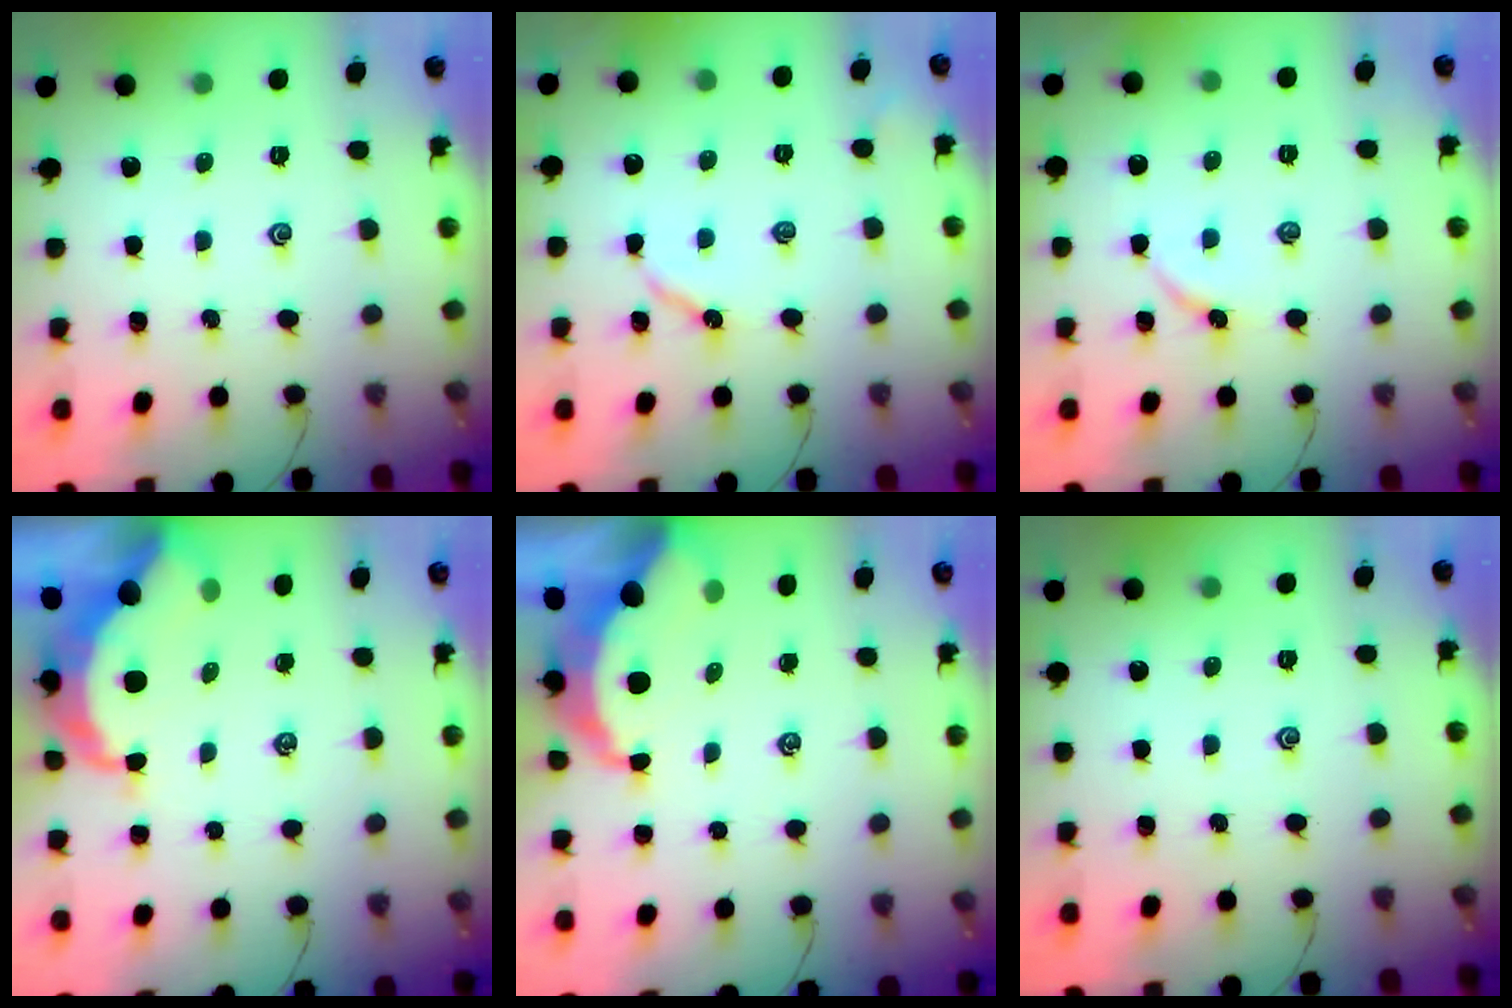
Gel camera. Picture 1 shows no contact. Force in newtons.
{"total": 5.1, "press": 5.1, "slide": 0.7}
{"total": 4.9, "press": 4.8, "slide": 0.5}
{"total": 9.2, "press": 9.2, "slide": 0.9}
{"total": 5.9, "press": 5.9, "slide": 0.6}
{"total": 0.0}